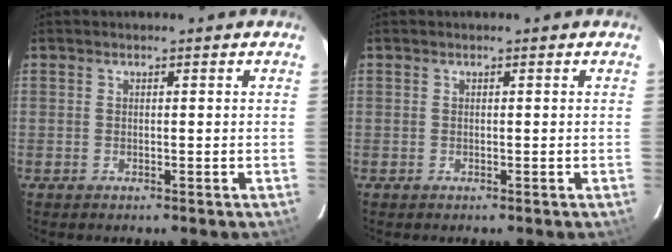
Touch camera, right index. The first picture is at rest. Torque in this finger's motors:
{"motor_torque": [-0.33, 0.23, -0.12, -0.03]}